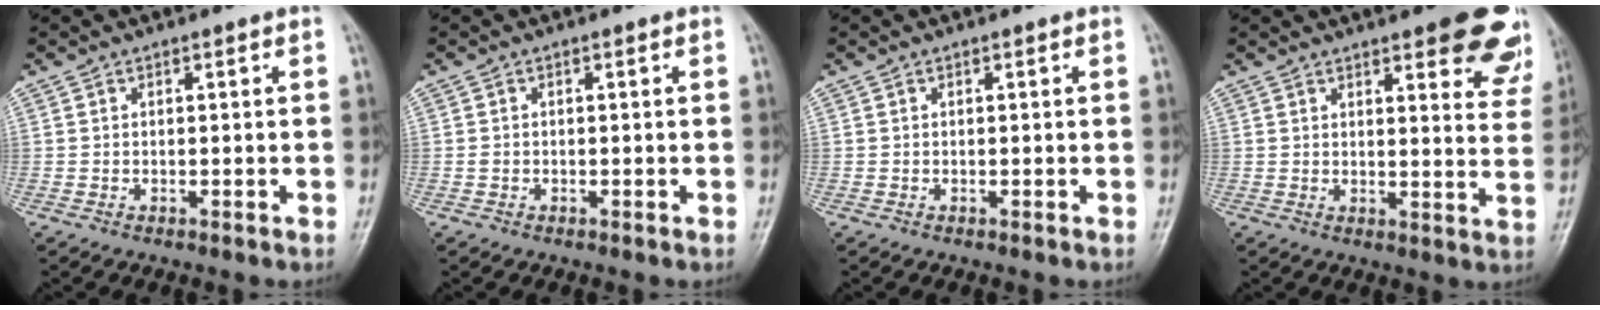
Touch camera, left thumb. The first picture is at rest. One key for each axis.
{"total": 0.8, "fx": -0.3, "fy": 0.7, "fz": 0.3, "tx": -0.004, "ty": 0.001, "tz": -0.007}
{"total": 0.0}
{"total": 14.6, "fx": 9.3, "fy": 4.4, "fz": 10.3, "tx": -0.086, "ty": -0.044, "tz": 0.096}